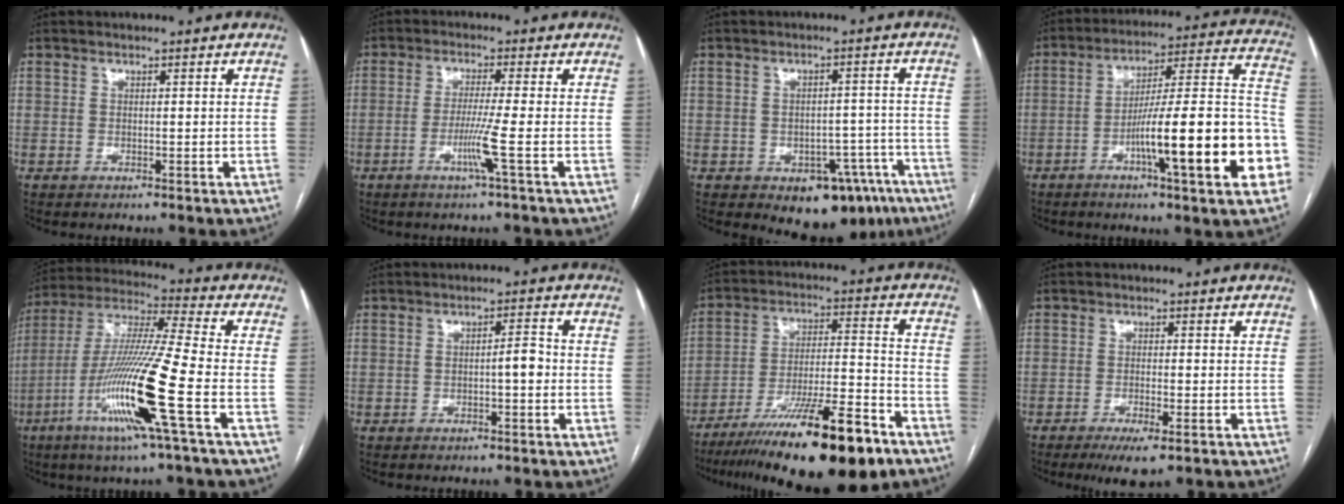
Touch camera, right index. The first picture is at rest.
{"total": 5.0, "force": [-1.8, -1.5, 4.4], "torque": [-0.086, -0.012, -0.038]}
{"total": 10.6, "force": [-6.7, 6.2, 5.5], "torque": [-0.027, 0.029, -0.082]}
{"total": 22.4, "force": [-7.6, 1.7, 21.0], "torque": [-0.236, 0.018, -0.111]}
{"total": 17.7, "force": [-6.5, -1.0, 16.5], "torque": [-0.335, -0.021, -0.131]}
{"total": 2.9, "force": [-0.6, 0.6, 2.7], "torque": [-0.036, 0.006, -0.012]}
{"total": 21.7, "force": [-15.0, 2.6, 15.5], "torque": [-0.218, -0.014, -0.247]}
{"total": 4.9, "force": [-3.0, 0.8, 3.8], "torque": [-0.065, -0.011, -0.046]}